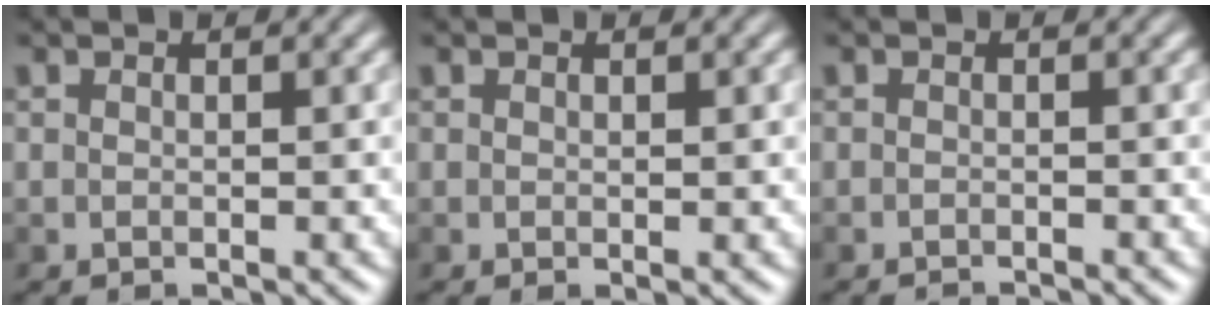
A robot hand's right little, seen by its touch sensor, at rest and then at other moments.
{"total": 0.5, "force": [0.1, 0.1, 0.5], "torque": [-0.008, -0.001, 0.001]}
{"total": 2.3, "force": [-2.1, 0.3, 0.7], "torque": [-0.003, -0.001, -0.034]}